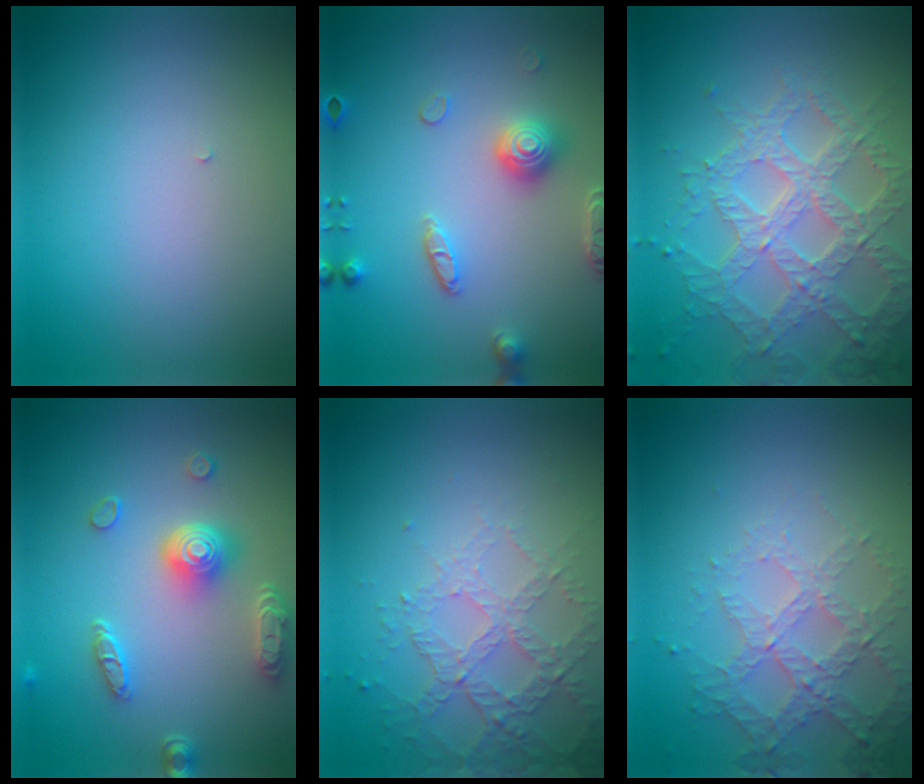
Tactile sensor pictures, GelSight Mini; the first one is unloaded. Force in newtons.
{"total": 3.9, "press": 3.4, "slide": 1.9}
{"total": 7.1, "press": 5.3, "slide": 4.7}
{"total": 4.9, "press": 4.0, "slide": 2.9}
{"total": 4.2, "press": 3.2, "slide": 2.8}
{"total": 4.2, "press": 3.1, "slide": 2.9}